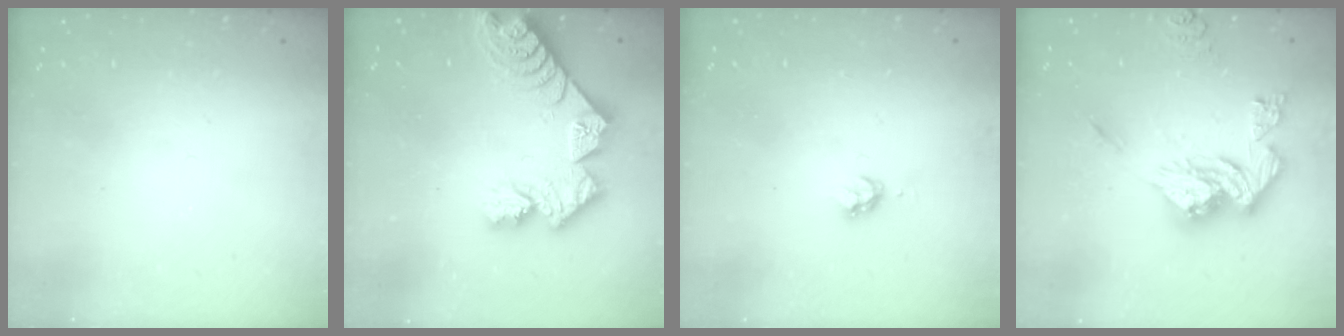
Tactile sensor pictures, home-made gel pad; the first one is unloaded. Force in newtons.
{"total": 13.4, "press": 13.3, "slide": 1.4}
{"total": 3.4, "press": 3.3, "slide": 0.3}
{"total": 17.8, "press": 17.7, "slide": 1.6}